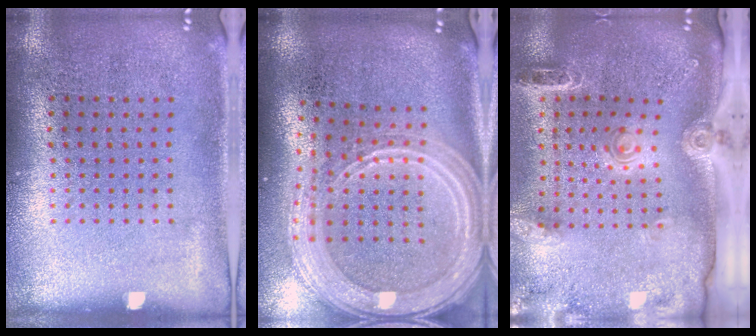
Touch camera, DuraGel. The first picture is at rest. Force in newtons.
{"total": 3.2, "press": 2.5, "slide": 2.0}
{"total": 2.6, "press": 1.9, "slide": 1.7}